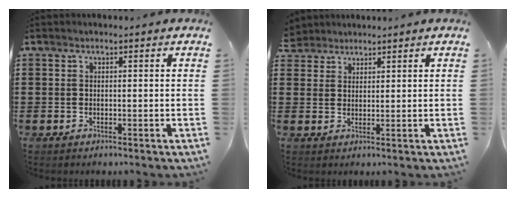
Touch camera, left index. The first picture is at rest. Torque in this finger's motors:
{"motor_torque": [0.01, 0.00, 0.00, -0.01]}